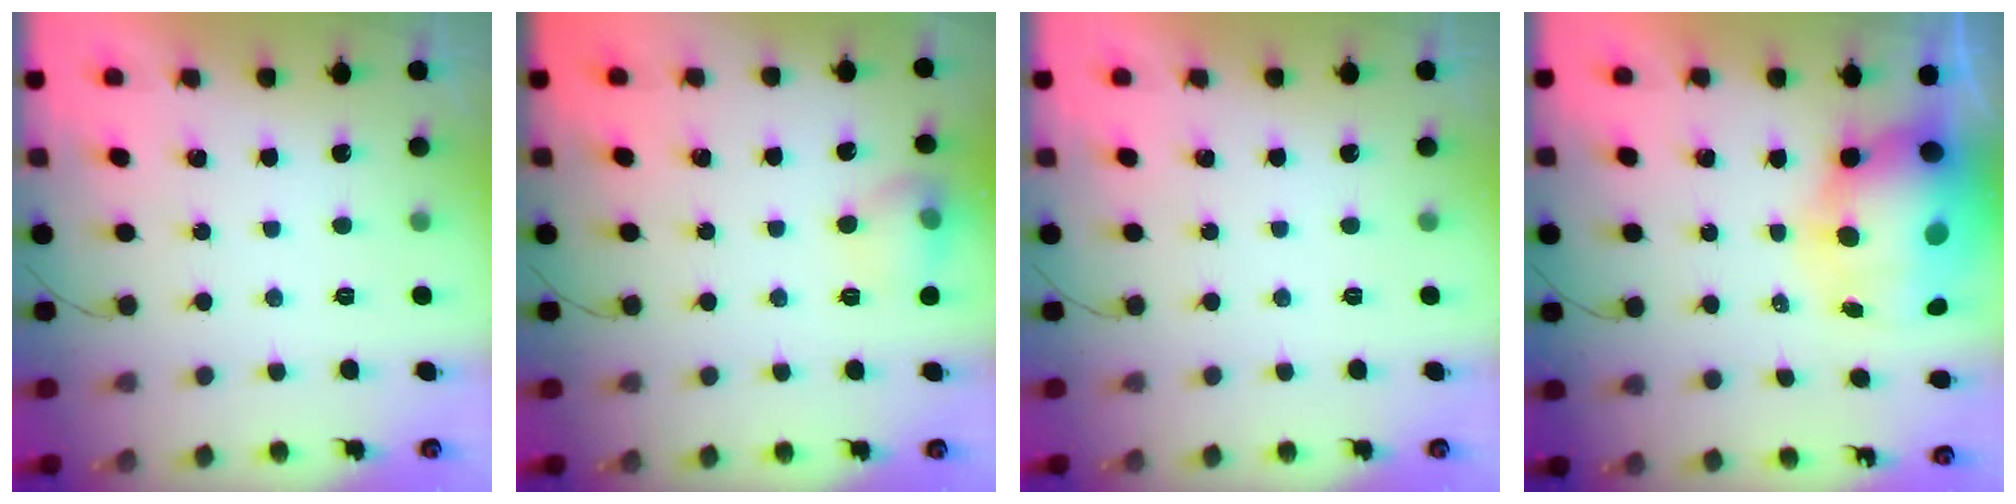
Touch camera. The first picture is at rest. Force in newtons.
{"total": 8.4, "press": 8.4, "slide": 0.8}
{"total": 0.0}
{"total": 18.2, "press": 17.6, "slide": 4.4}